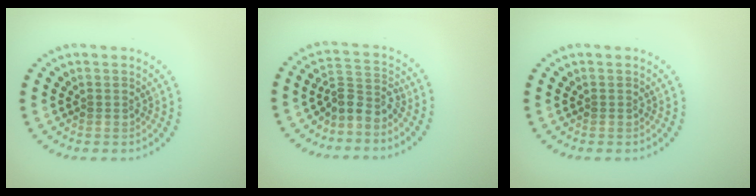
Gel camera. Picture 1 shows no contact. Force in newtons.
{"total": 2.8, "press": 2.1, "slide": 1.9}
{"total": 0.0}